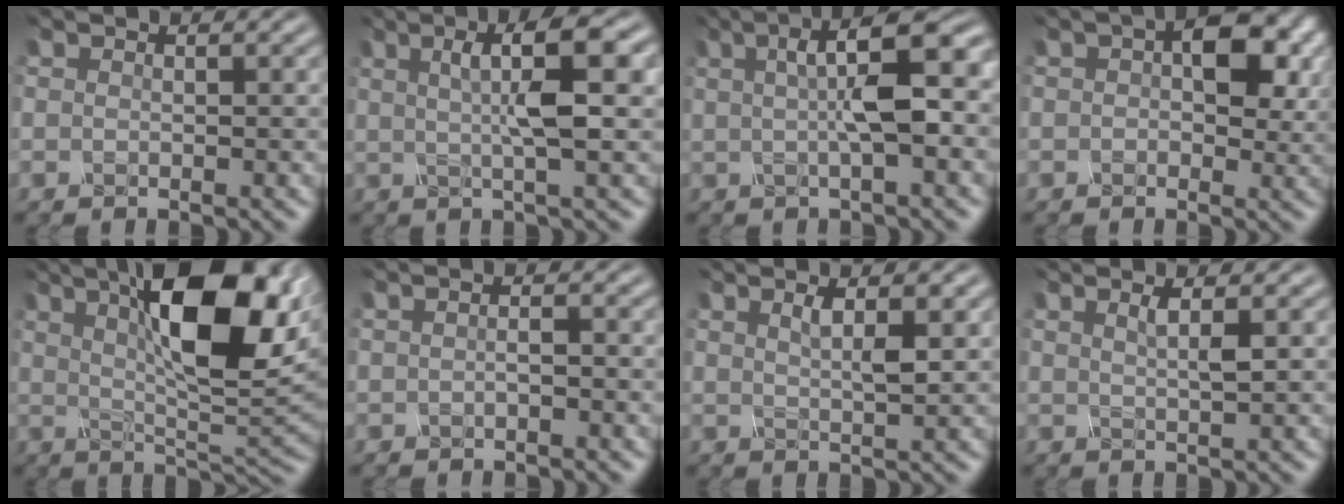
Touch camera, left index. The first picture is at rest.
{"total": 6.2, "force": [1.2, 1.4, 6.0], "torque": [-0.081, 0.010, 0.015]}
{"total": 6.7, "force": [1.0, 1.9, 6.4], "torque": [-0.094, 0.016, 0.011]}
{"total": 7.8, "force": [1.9, 4.5, 6.1], "torque": [-0.090, 0.008, 0.022]}
{"total": 13.4, "force": [4.9, 4.2, 11.8], "torque": [-0.172, 0.013, 0.078]}
{"total": 1.7, "force": [-0.1, 0.9, 1.5], "torque": [-0.018, 0.009, -0.014]}
{"total": 2.6, "force": [0.8, 0.7, 2.4], "torque": [-0.037, 0.000, 0.016]}
{"total": 1.6, "force": [0.5, 0.4, 1.4], "torque": [-0.016, 0.001, 0.006]}